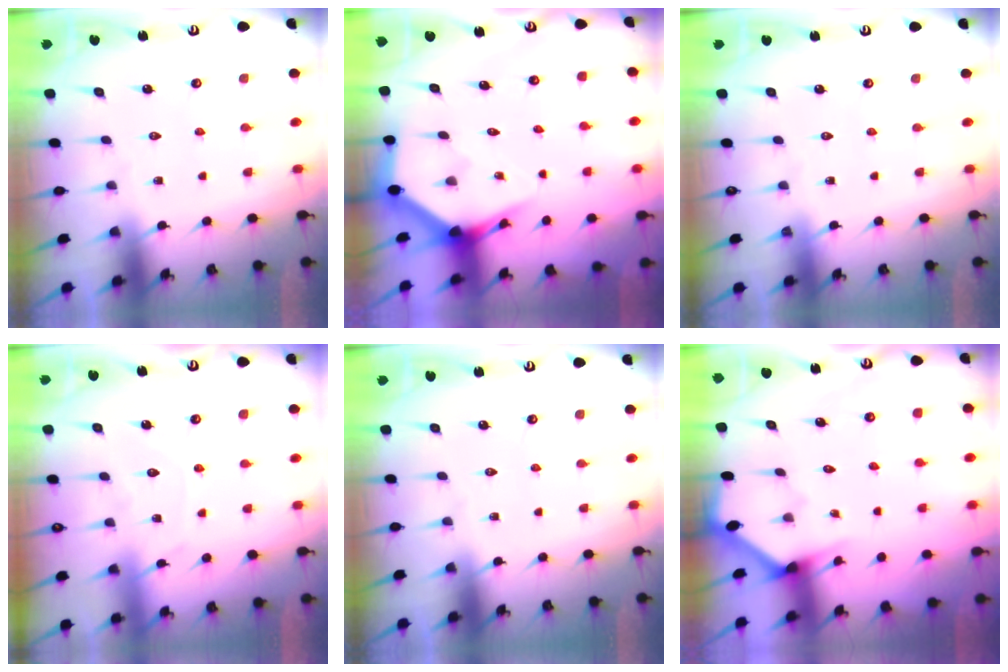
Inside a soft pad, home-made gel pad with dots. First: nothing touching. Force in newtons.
{"total": 3.9, "press": 3.9, "slide": 0.2}
{"total": 0.0}
{"total": 6.9, "press": 6.9, "slide": 0.5}
{"total": 0.0}
{"total": 2.4, "press": 2.3, "slide": 0.3}